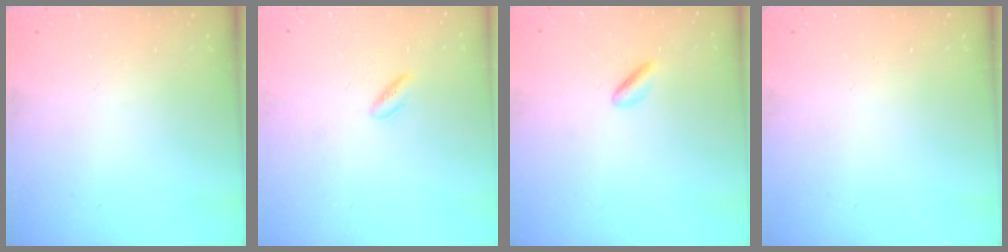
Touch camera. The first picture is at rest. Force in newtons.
{"total": 2.1, "press": 1.9, "slide": 0.9}
{"total": 2.1, "press": 2.0, "slide": 0.8}
{"total": 0.0}